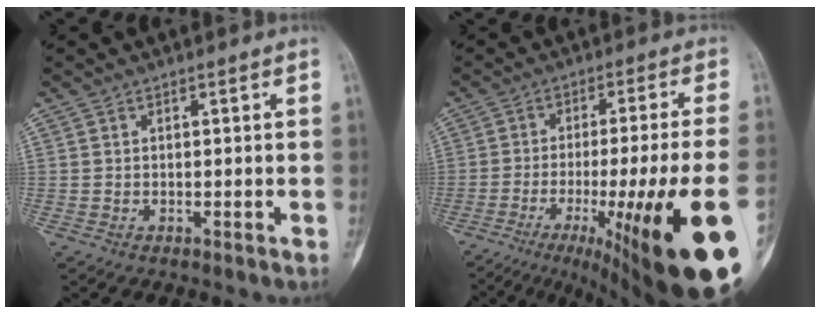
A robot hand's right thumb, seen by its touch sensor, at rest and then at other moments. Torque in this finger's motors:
{"motor_torque": [1.42, 1.41, 2.30, -0.47, 0.30]}